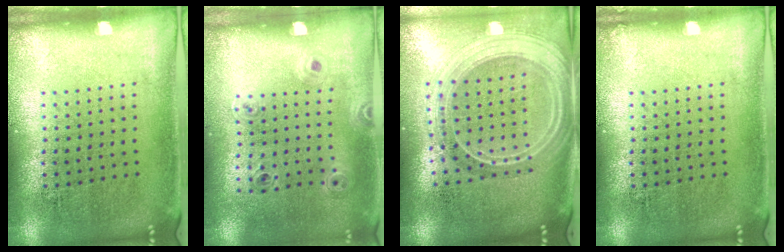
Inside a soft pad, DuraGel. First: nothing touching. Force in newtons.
{"total": 0.9, "press": 0.9, "slide": 0.2}
{"total": 2.6, "press": 2.2, "slide": 1.4}
{"total": 0.0}